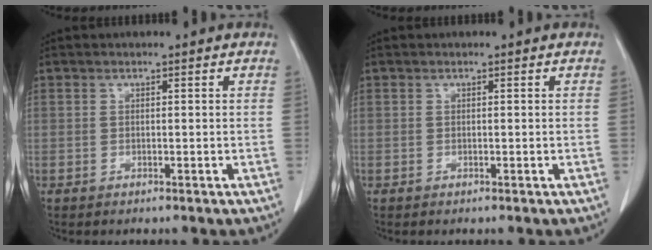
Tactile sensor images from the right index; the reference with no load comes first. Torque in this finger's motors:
{"motor_torque": [0.00, 0.00, 0.00, 0.00]}